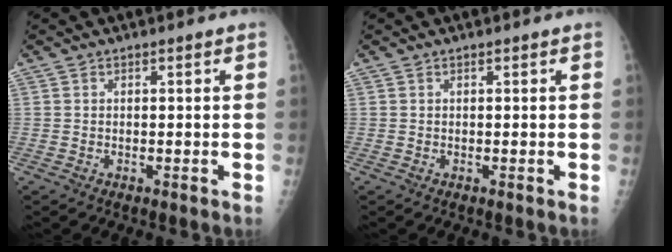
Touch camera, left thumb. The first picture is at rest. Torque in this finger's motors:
{"motor_torque": [0.00, 0.00, 0.00, 0.00, 0.00]}